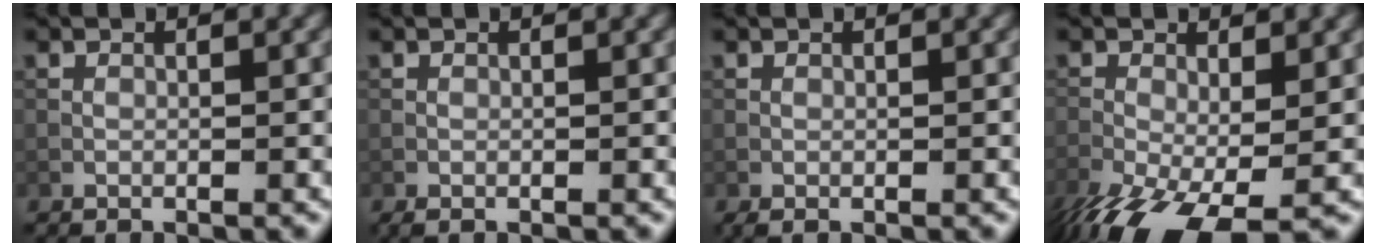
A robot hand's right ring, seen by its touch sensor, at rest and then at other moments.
{"total": 0.0}
{"total": 0.0}
{"total": 9.9, "force": [-5.0, 3.9, 7.5], "torque": [-0.163, -0.046, -0.081]}